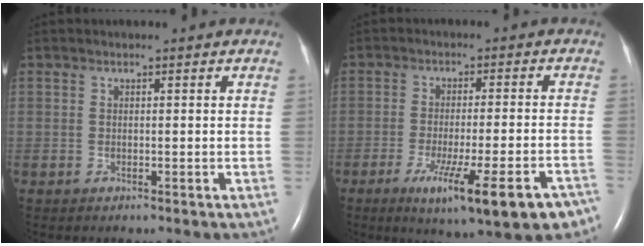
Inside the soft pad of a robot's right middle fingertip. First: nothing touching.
{"total": 14.7, "force": [-9.0, 2.0, 11.4], "torque": [-0.122, -0.018, -0.126]}